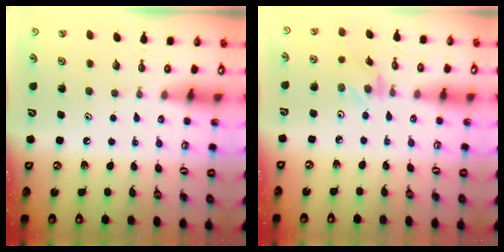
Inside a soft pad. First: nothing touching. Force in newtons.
{"total": 1.2, "press": 1.2, "slide": 0.3}